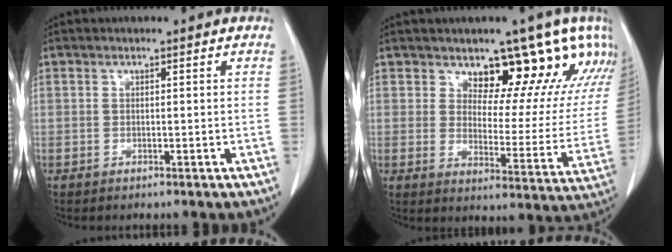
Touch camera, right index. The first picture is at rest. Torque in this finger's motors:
{"motor_torque": [0.95, 0.69, 0.30, 0.03]}